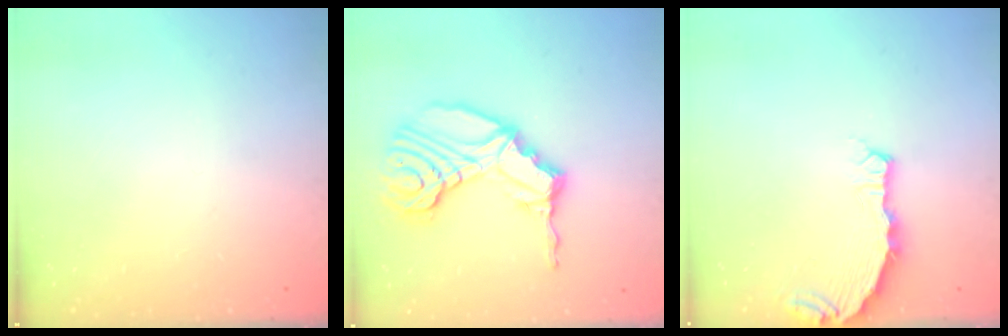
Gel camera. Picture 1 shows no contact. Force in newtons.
{"total": 18.2, "press": 18.0, "slide": 3.1}
{"total": 5.6, "press": 4.8, "slide": 3.0}